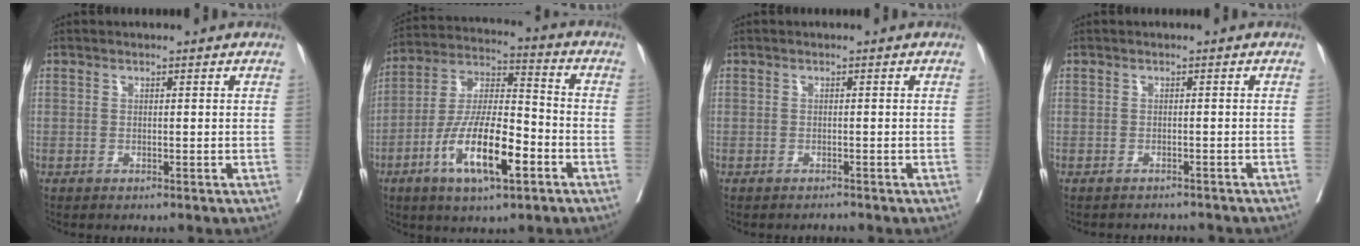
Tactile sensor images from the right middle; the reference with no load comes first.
{"total": 14.2, "force": [-6.0, 3.7, 12.3], "torque": [-0.240, -0.004, -0.108]}
{"total": 0.6, "force": [-0.6, -0.1, 0.0], "torque": [-0.005, -0.004, -0.009]}
{"total": 4.4, "force": [-4.3, 0.5, 0.7], "torque": [-0.003, -0.005, -0.049]}